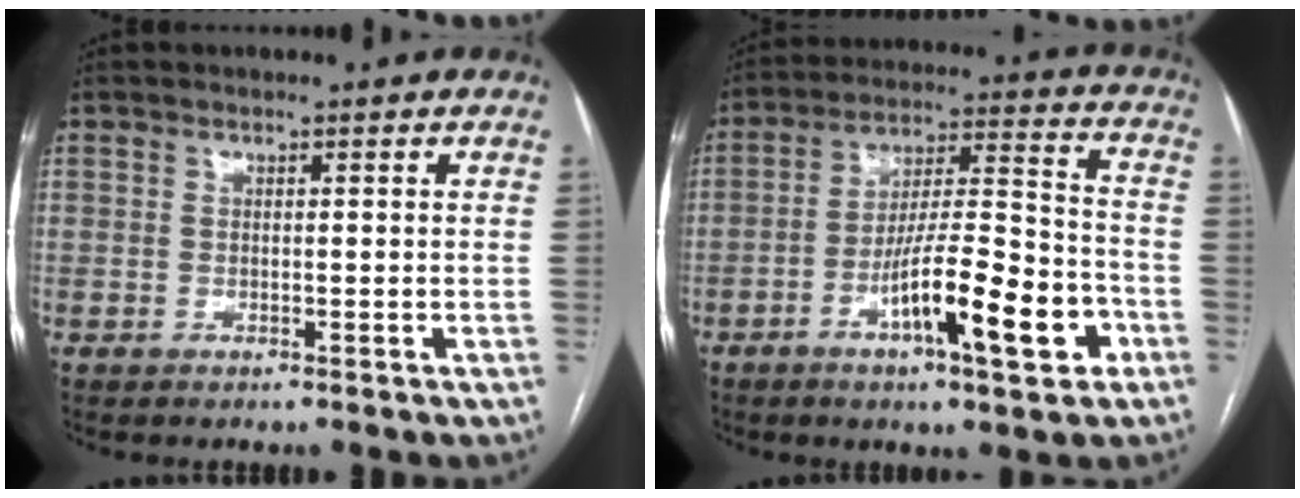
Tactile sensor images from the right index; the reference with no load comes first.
{"total": 15.4, "force": [-6.5, 2.3, 13.7], "torque": [-0.233, 0.005, -0.099]}